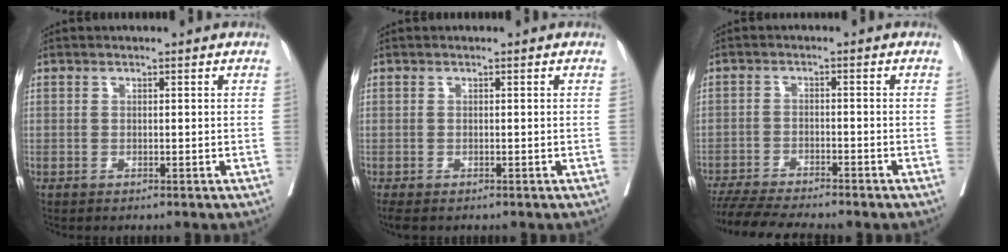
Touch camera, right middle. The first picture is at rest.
{"total": 2.4, "force": [-1.9, 0.7, 1.2], "torque": [-0.018, -0.010, -0.027]}
{"total": 9.3, "force": [-8.4, -0.2, 4.0], "torque": [-0.058, -0.020, -0.133]}